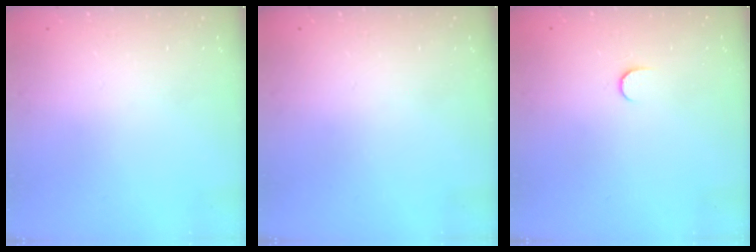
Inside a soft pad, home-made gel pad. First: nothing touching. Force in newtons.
{"total": 0.0}
{"total": 3.4, "press": 3.4, "slide": 0.4}